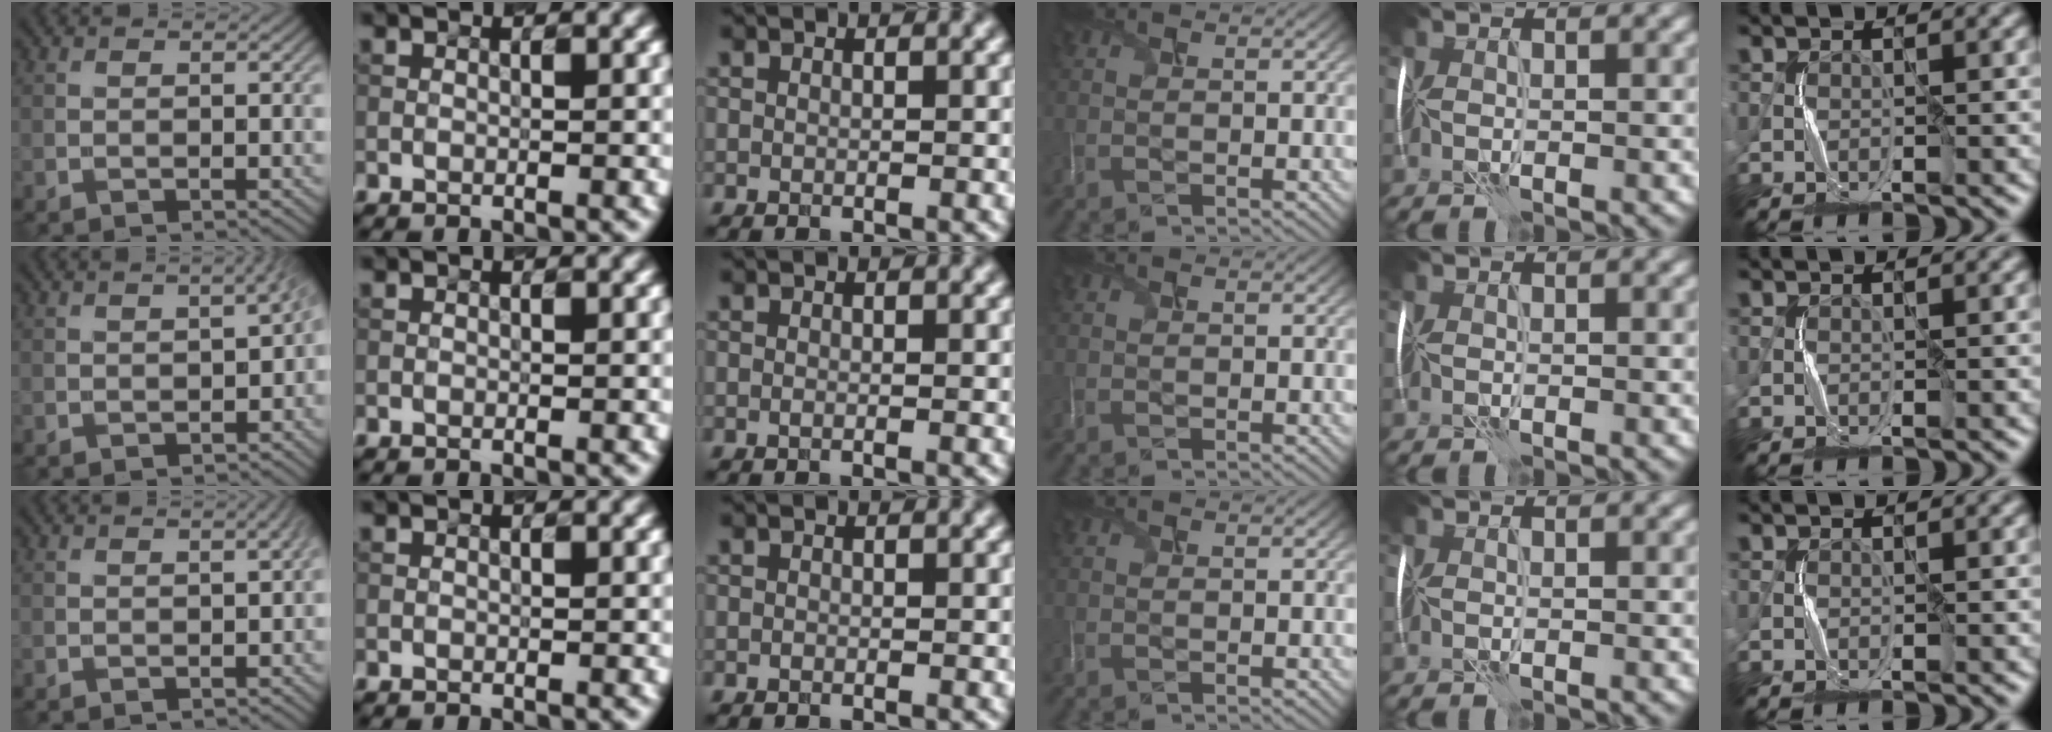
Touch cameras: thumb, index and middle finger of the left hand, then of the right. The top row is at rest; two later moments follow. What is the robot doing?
{"motion": "shake", "object": "plastic piggy bank"}